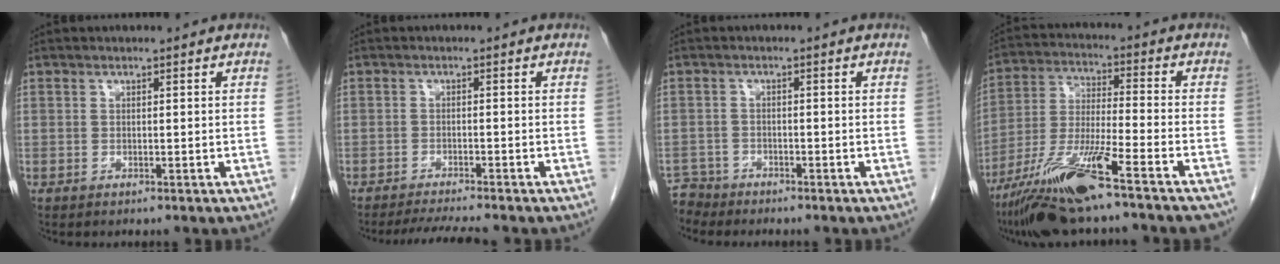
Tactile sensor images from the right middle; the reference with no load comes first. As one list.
[{"total": 4.9, "force": [-4.5, -0.6, 1.9], "torque": [-0.034, -0.017, -0.073]}, {"total": 3.1, "force": [-2.8, 0.5, -1.1], "torque": [0.021, -0.008, -0.056]}, {"total": 15.9, "force": [-10.8, 0.5, 11.7], "torque": [-0.234, -0.035, -0.197]}]